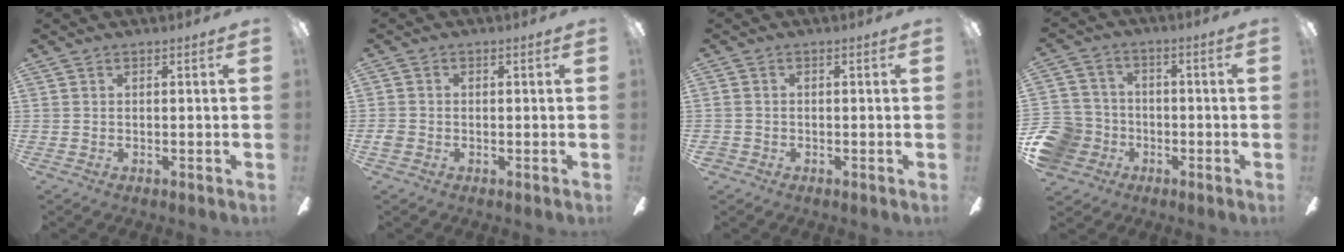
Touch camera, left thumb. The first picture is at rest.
{"total": 2.0, "force": [-0.8, 1.5, 0.9], "torque": [-0.015, 0.007, -0.016]}
{"total": 1.4, "force": [-0.8, 1.1, 0.3], "torque": [-0.004, 0.006, -0.018]}
{"total": 11.3, "force": [-4.4, 9.6, 3.9], "torque": [-0.112, 0.043, -0.077]}